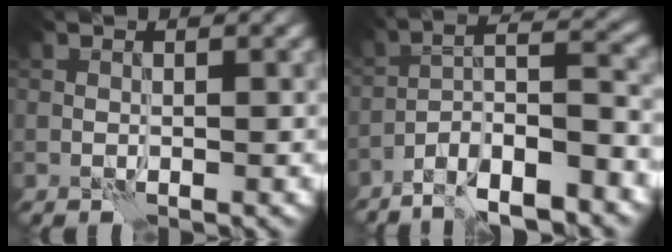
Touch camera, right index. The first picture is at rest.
{"total": 9.0, "force": [-6.0, 2.1, 6.4], "torque": [-0.097, 0.014, -0.106]}